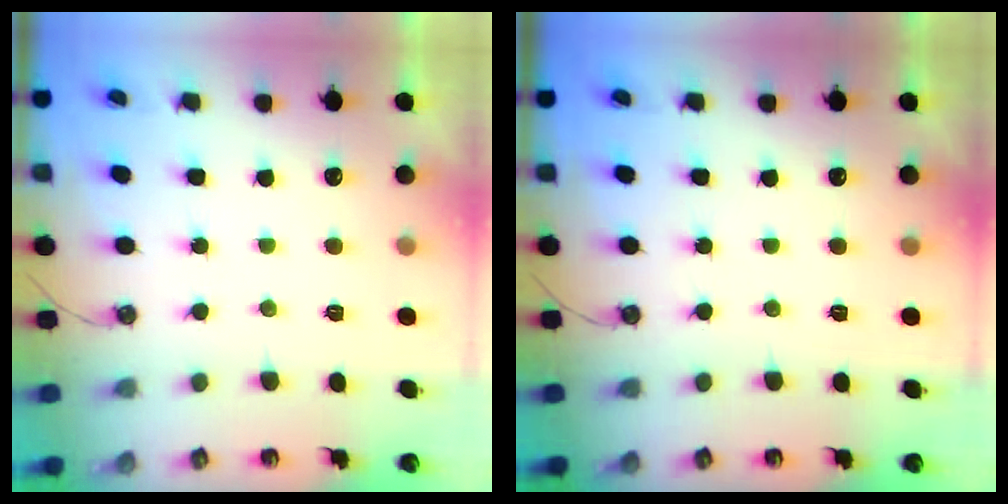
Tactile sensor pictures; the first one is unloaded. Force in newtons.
{"total": 0.0}